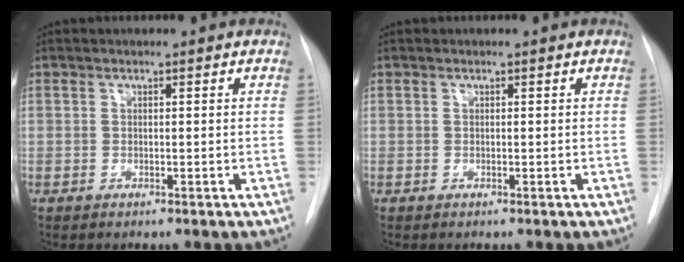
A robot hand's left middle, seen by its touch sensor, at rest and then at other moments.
{"total": 0.0}